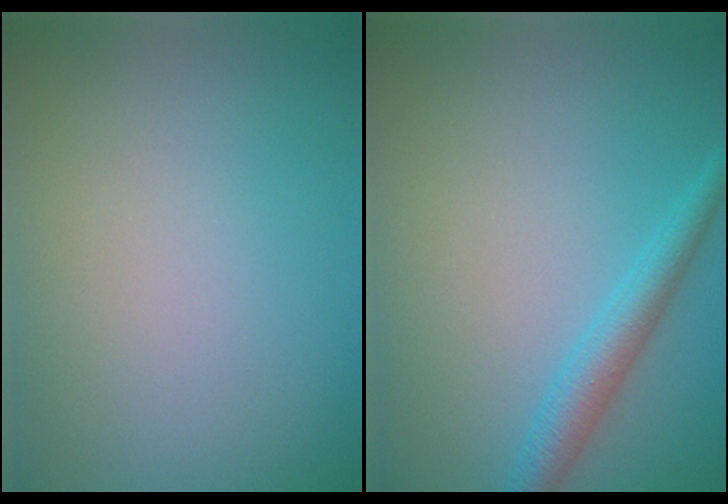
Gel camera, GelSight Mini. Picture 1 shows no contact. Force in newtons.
{"total": 2.8, "press": 2.8, "slide": 0.2}